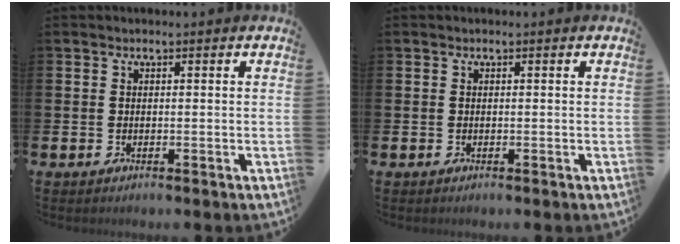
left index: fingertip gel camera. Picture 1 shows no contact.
{"total": 0.0}